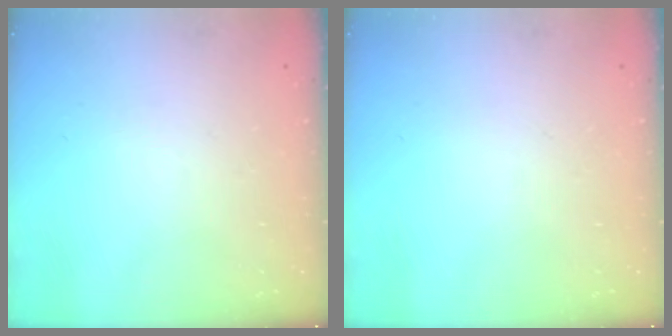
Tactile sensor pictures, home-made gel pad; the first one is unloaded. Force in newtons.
{"total": 0.0}